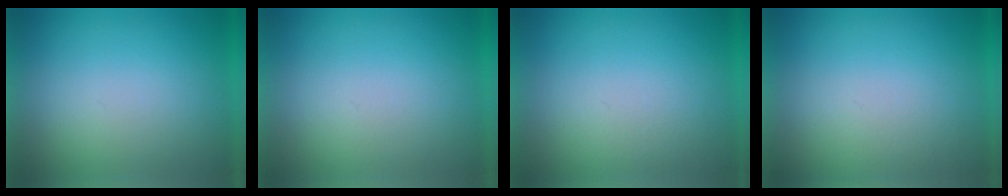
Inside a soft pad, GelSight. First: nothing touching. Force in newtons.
{"total": 1.1}
{"total": 1.2}
{"total": 2.0}